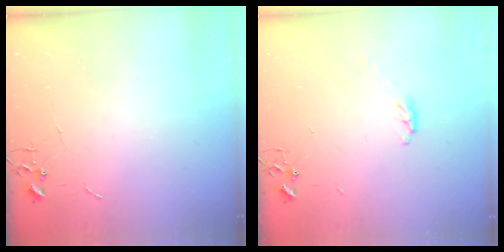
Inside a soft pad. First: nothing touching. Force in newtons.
{"total": 3.2, "press": 3.2, "slide": 0.5}